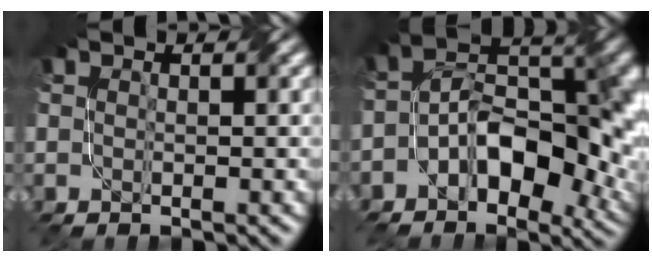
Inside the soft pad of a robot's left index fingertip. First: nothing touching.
{"total": 10.4, "force": [-2.9, 5.4, 8.4], "torque": [-0.119, 0.013, -0.055]}